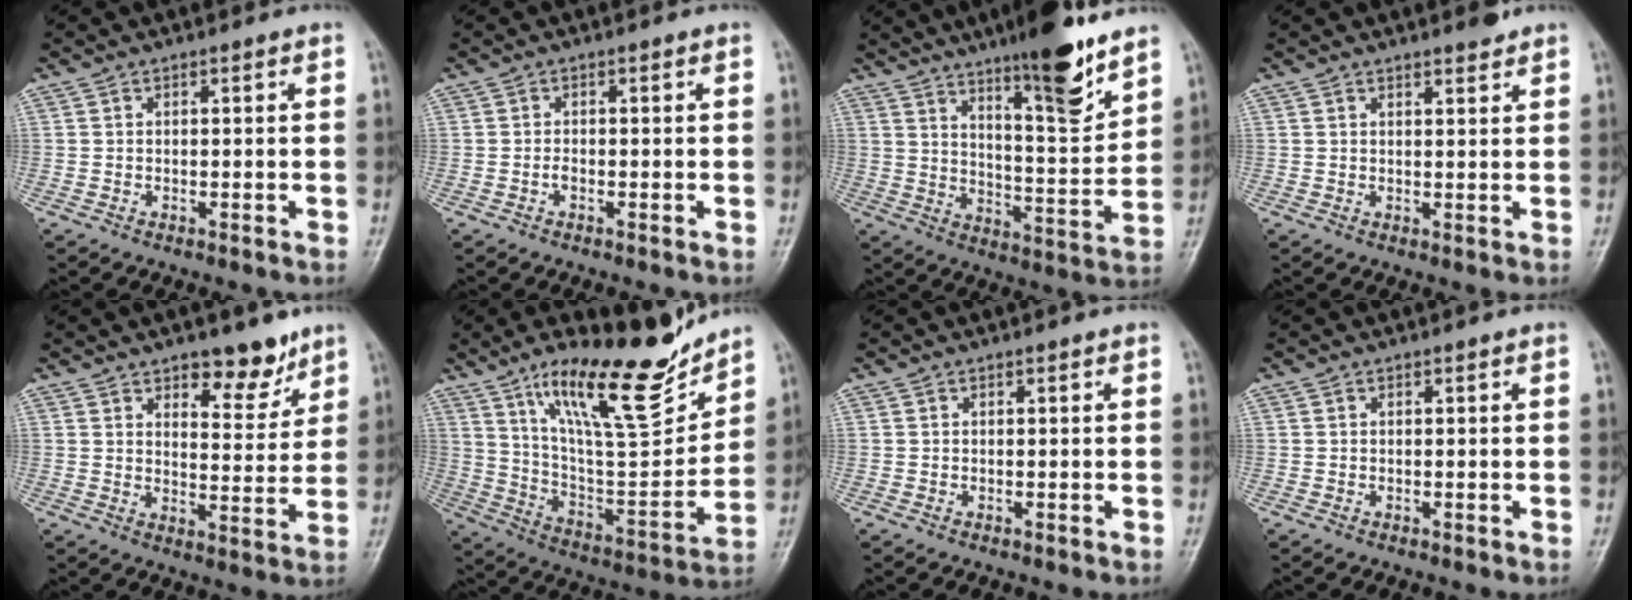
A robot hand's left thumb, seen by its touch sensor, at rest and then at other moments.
{"total": 0.9, "force": [-0.4, 0.4, 0.7], "torque": [-0.013, 0.003, -0.009]}
{"total": 15.7, "force": [10.9, 3.0, 10.9], "torque": [-0.143, -0.073, 0.176]}
{"total": 2.4, "force": [2.0, 0.5, 1.2], "torque": [-0.012, -0.013, 0.028]}
{"total": 8.8, "force": [6.0, 4.0, 5.1], "torque": [-0.039, -0.042, 0.089]}
{"total": 21.7, "force": [15.2, 5.6, 14.4], "torque": [-0.192, -0.089, 0.263]}
{"total": 0.0}
{"total": 0.0}